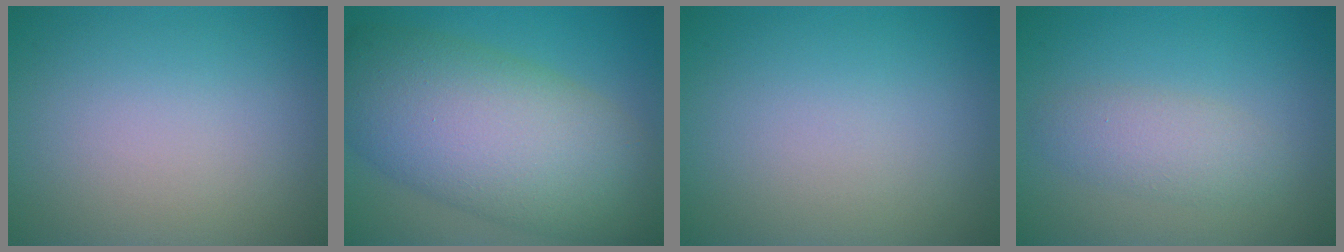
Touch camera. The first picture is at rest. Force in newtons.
{"total": 12.3, "press": 12.3, "slide": 0.4}
{"total": 0.0}
{"total": 2.6, "press": 2.6, "slide": 0.1}